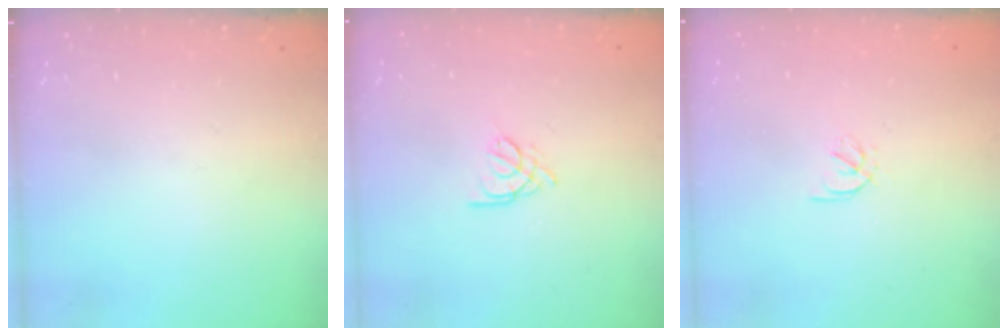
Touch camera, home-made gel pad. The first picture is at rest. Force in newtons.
{"total": 2.2, "press": 2.2, "slide": 0.5}
{"total": 1.7, "press": 1.6, "slide": 0.6}